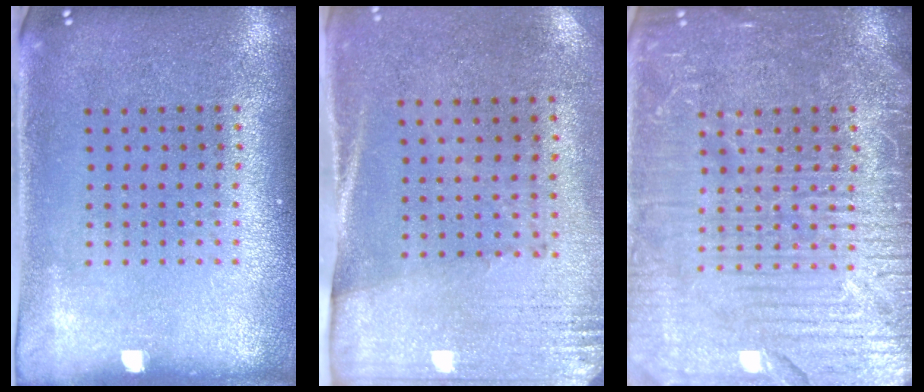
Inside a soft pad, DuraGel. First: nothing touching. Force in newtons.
{"total": 2.8, "press": 2.4, "slide": 1.4}
{"total": 7.2, "press": 7.2, "slide": 0.9}